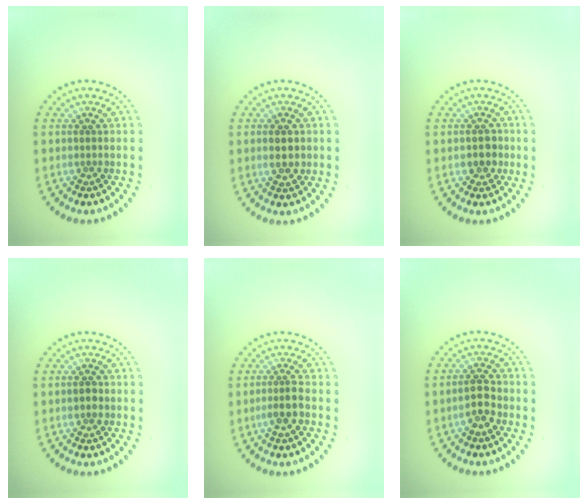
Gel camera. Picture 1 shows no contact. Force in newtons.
{"total": 2.1, "press": 2.1, "slide": 0.2}
{"total": 1.8, "press": 1.8, "slide": 0.5}
{"total": 1.2, "press": 1.2, "slide": 0.1}
{"total": 2.0, "press": 1.7, "slide": 1.0}
{"total": 2.6, "press": 2.5, "slide": 0.5}